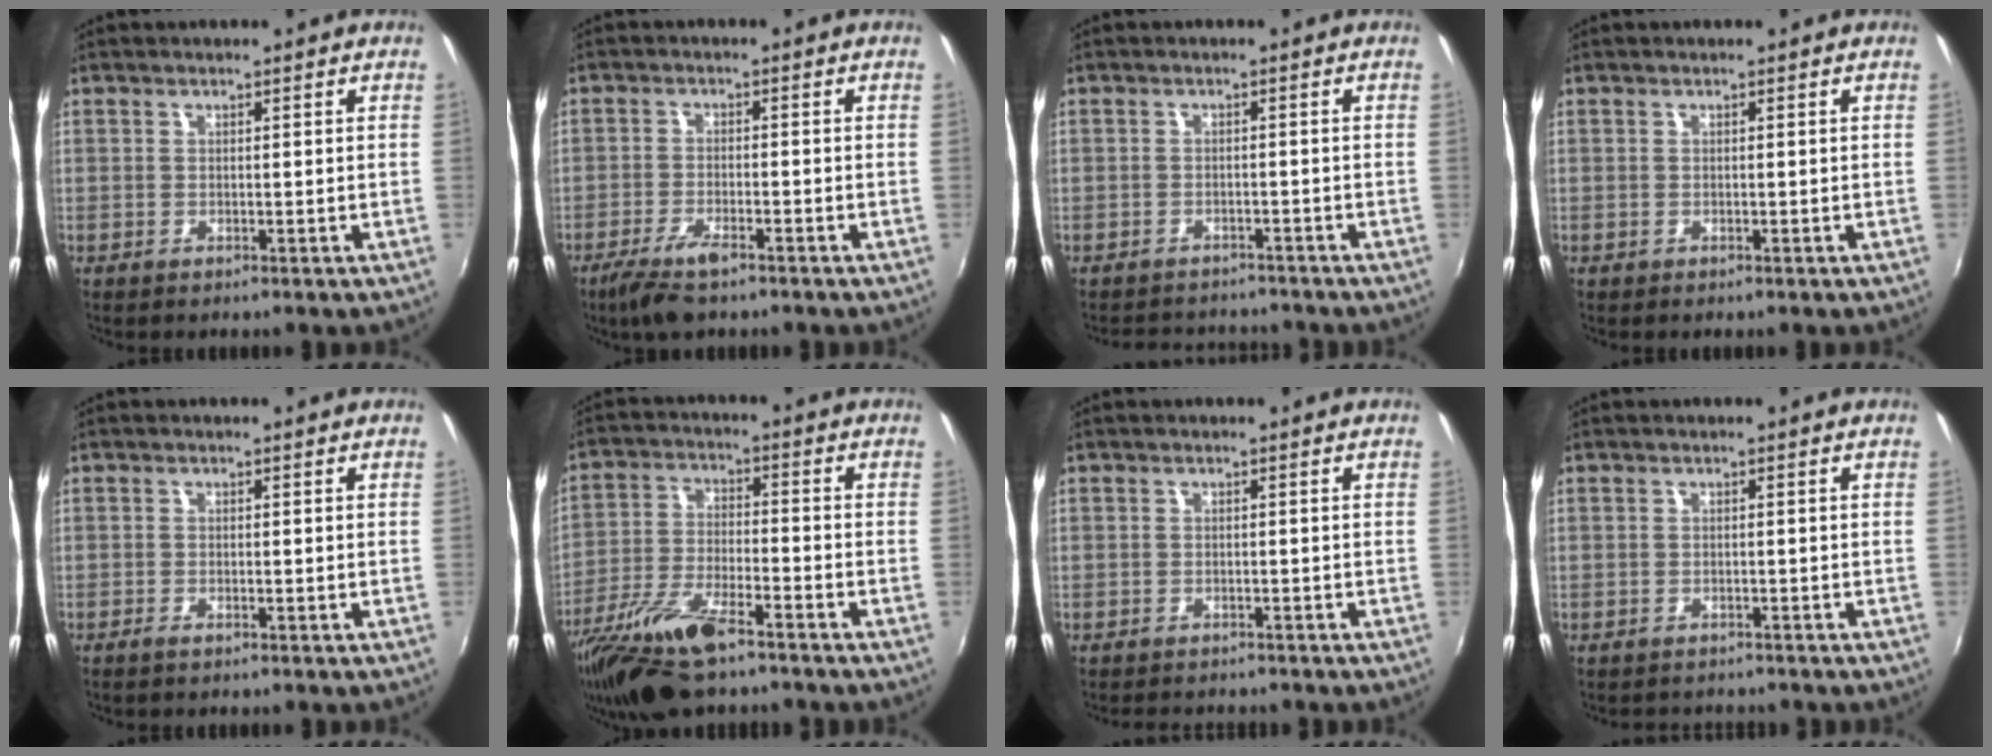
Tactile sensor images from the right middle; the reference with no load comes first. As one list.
[{"total": 6.3, "force": [-4.4, 1.7, 4.1], "torque": [-0.103, -0.014, -0.085]}, {"total": 6.6, "force": [-6.0, 2.4, 1.2], "torque": [-0.035, 0.007, -0.085]}, {"total": 0.0}, {"total": 1.2, "force": [-0.9, 0.2, 0.7], "torque": [-0.016, -0.004, -0.020]}, {"total": 14.5, "force": [-10.6, 3.8, 9.1], "torque": [-0.193, -0.033, -0.205]}, {"total": 2.5, "force": [-2.2, 1.0, 0.3], "torque": [-0.014, -0.004, -0.038]}, {"total": 2.0, "force": [-1.8, 0.9, 0.1], "torque": [-0.008, -0.006, -0.027]}]